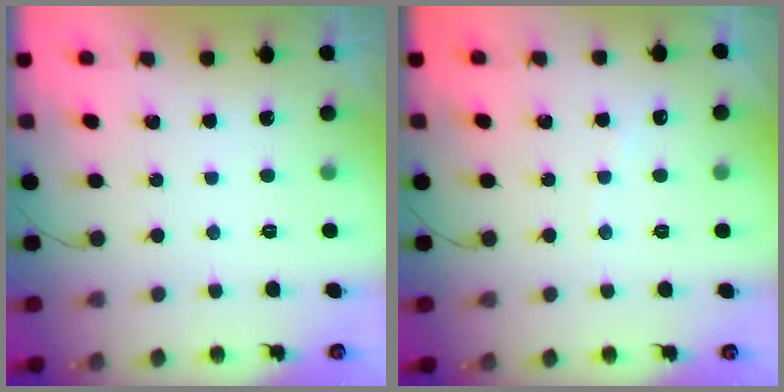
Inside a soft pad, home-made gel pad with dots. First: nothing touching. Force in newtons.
{"total": 2.9, "press": 2.9, "slide": 0.5}